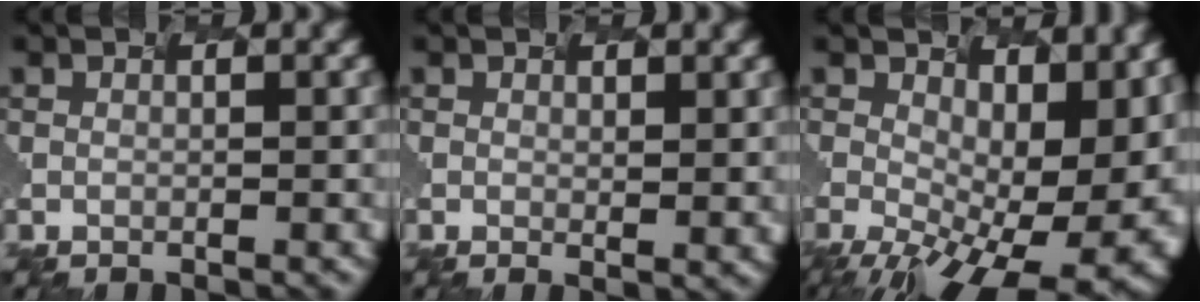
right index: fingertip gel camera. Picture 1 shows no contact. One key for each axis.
{"total": 0.7, "fx": -0.1, "fy": -0.7, "fz": 0.0, "tx": -0.014, "ty": -0.016, "tz": 0.029}
{"total": 11.4, "fx": -1.6, "fy": 4.5, "fz": 10.4, "tx": -0.144, "ty": -0.024, "tz": 0.035}